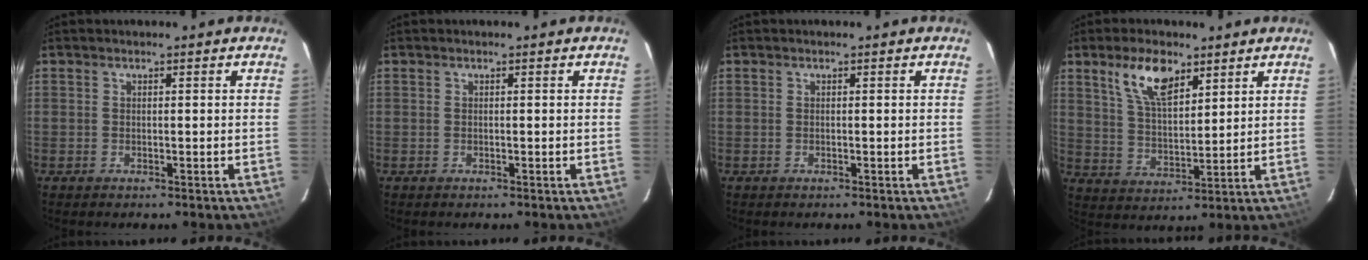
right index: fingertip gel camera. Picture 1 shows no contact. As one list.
[{"total": 0.0}, {"total": 0.0}, {"total": 9.7, "force": [5.9, 4.2, 6.5], "torque": [-0.118, 0.010, 0.117]}]